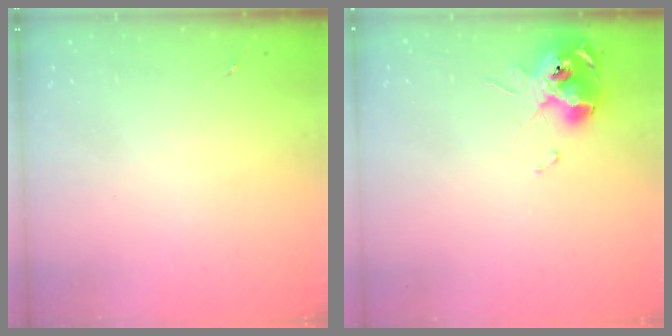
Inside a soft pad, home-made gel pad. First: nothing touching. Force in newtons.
{"total": 12.0, "press": 11.9, "slide": 1.4}